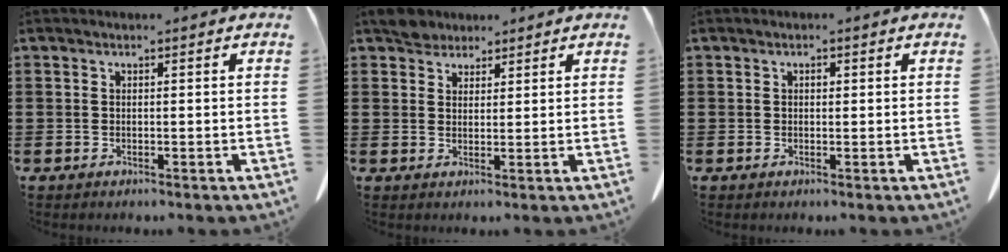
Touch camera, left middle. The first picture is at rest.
{"total": 3.5, "force": [3.1, 1.5, 0.6], "torque": [-0.014, 0.000, 0.059]}
{"total": 0.5, "force": [0.2, 0.4, 0.3], "torque": [-0.006, 0.003, 0.003]}